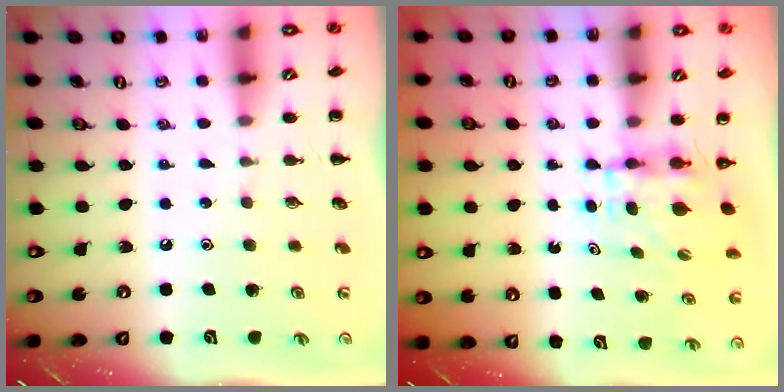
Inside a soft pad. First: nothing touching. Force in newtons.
{"total": 4.2, "press": 4.2, "slide": 0.1}